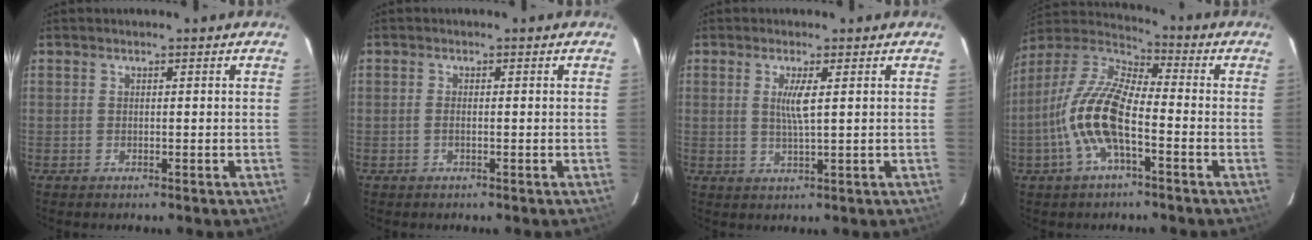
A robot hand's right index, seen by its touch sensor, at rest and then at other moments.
{"total": 0.8, "force": [-0.3, 0.3, 0.7], "torque": [-0.017, 0.001, -0.007]}
{"total": 3.4, "force": [0.9, -0.1, 3.3], "torque": [-0.064, -0.006, 0.016]}
{"total": 14.0, "force": [-4.6, 5.0, 12.2], "torque": [-0.255, 0.003, -0.095]}